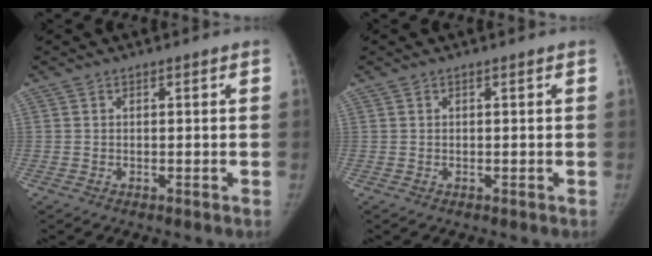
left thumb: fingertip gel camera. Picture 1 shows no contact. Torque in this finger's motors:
{"motor_torque": [0.24, -0.19, 0.20, -0.08, 0.04]}